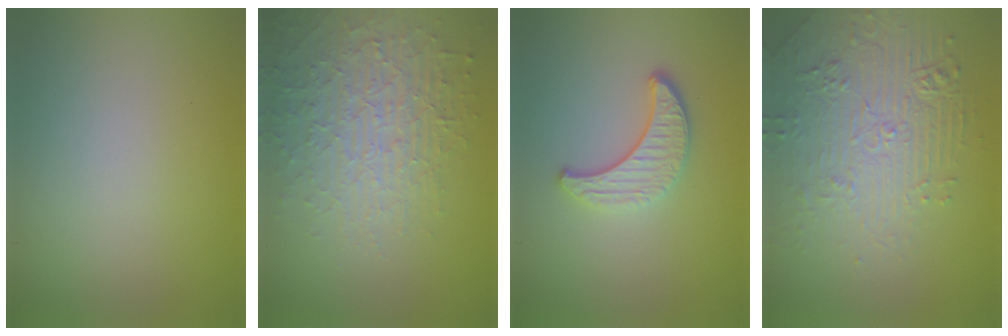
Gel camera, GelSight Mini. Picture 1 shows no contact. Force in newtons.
{"total": 5.3, "press": 4.6, "slide": 2.5}
{"total": 3.3, "press": 2.8, "slide": 1.7}
{"total": 4.5, "press": 4.2, "slide": 1.7}